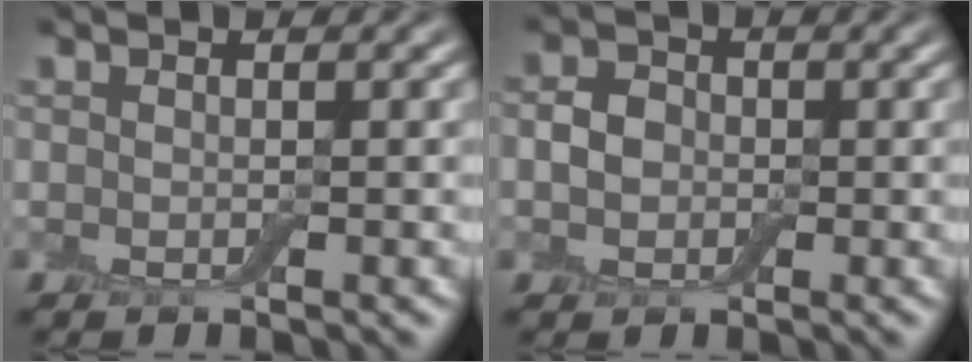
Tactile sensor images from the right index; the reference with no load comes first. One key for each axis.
{"total": 2.1, "fx": -0.3, "fy": 1.9, "fz": 0.8, "tx": -0.015, "ty": 0.005, "tz": -0.014}